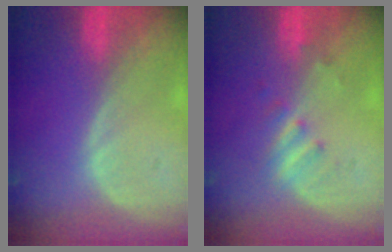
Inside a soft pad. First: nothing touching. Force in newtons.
{"total": 2.8, "press": 2.6, "slide": 1.2}